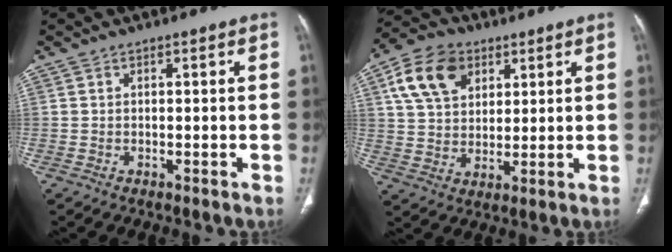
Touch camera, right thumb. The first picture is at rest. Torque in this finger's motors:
{"motor_torque": [-0.50, 0.53, 0.13, -0.05, 0.33]}